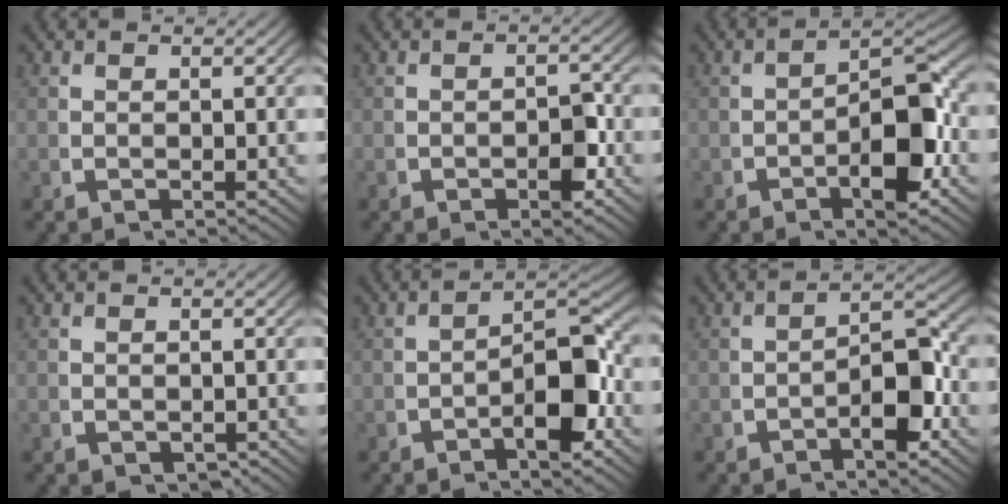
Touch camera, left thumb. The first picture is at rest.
{"total": 2.5, "force": [-0.8, 1.3, 2.0], "torque": [-0.029, -0.010, -0.011]}
{"total": 7.1, "force": [-1.0, 3.2, 6.3], "torque": [-0.090, -0.006, -0.017]}
{"total": 1.2, "force": [-0.6, 0.9, 0.6], "torque": [-0.010, -0.010, -0.003]}
{"total": 6.5, "force": [-1.2, 2.9, 5.7], "torque": [-0.081, -0.009, -0.020]}
{"total": 4.9, "force": [-1.1, 2.0, 4.3], "torque": [-0.063, -0.005, -0.019]}